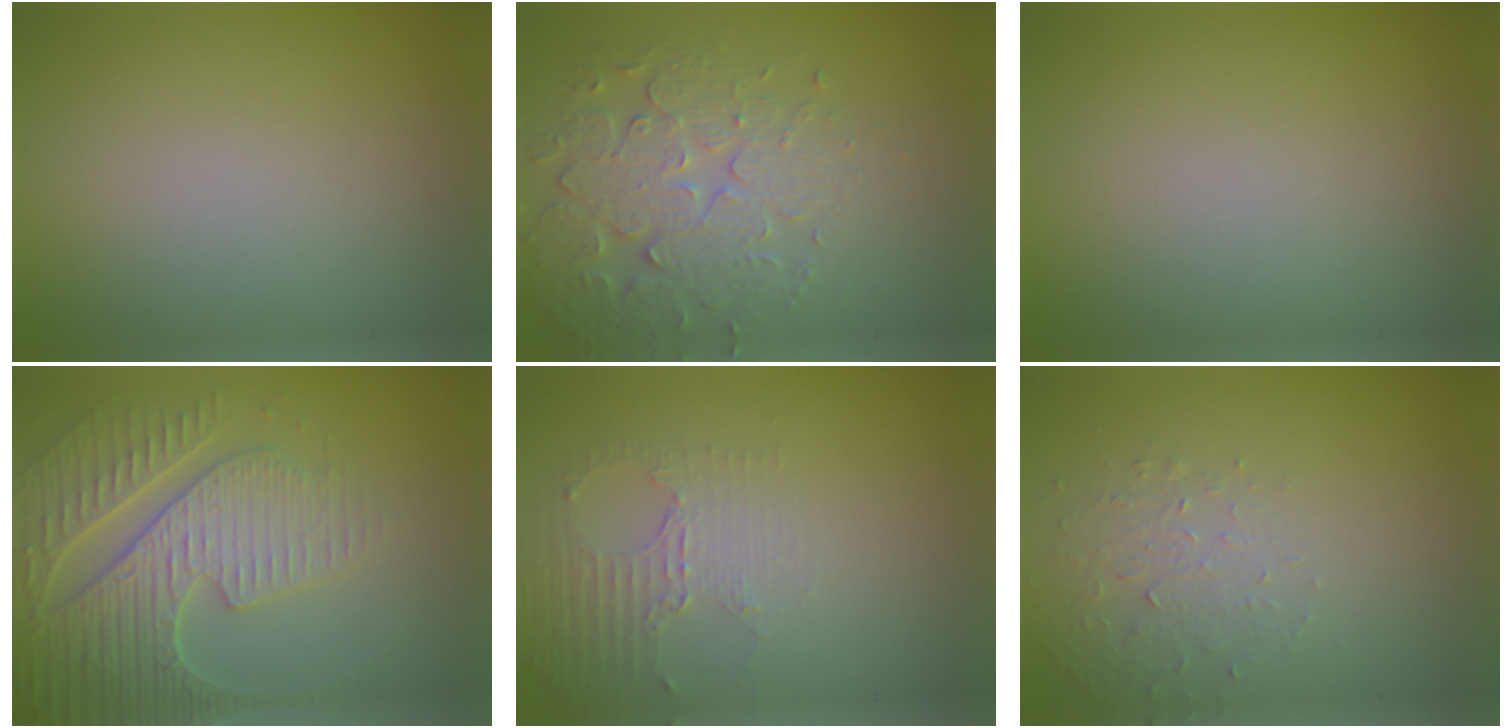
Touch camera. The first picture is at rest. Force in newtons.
{"total": 5.1, "press": 4.5, "slide": 2.5}
{"total": 0.0}
{"total": 6.7, "press": 5.5, "slide": 3.8}
{"total": 2.7, "press": 1.9, "slide": 1.9}
{"total": 1.6, "press": 0.9, "slide": 1.3}